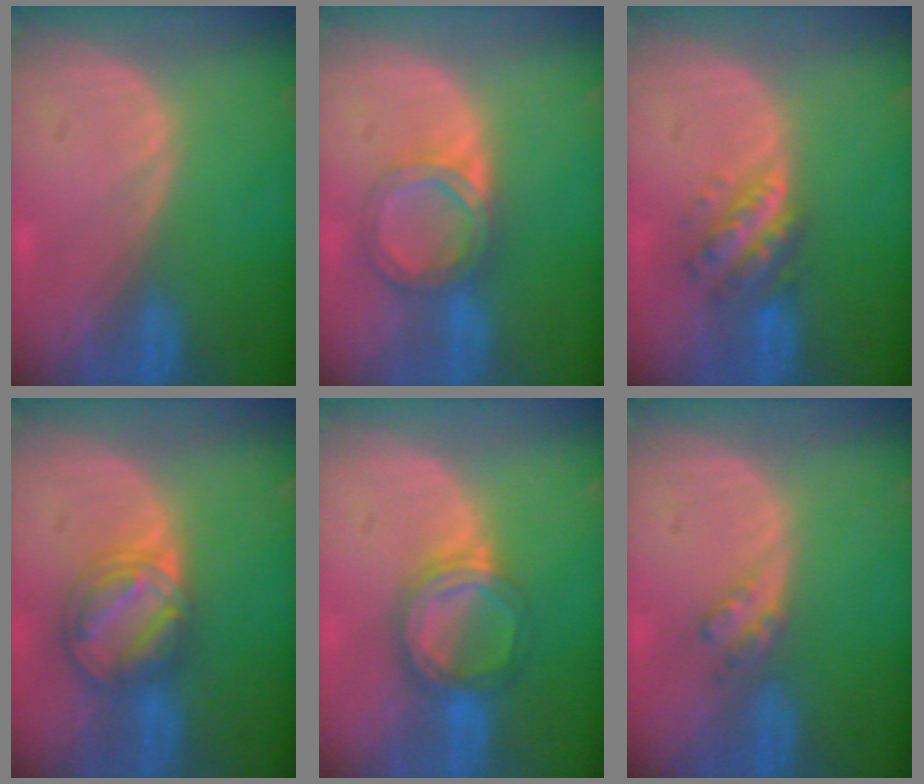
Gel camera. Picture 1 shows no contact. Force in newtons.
{"total": 6.1, "press": 5.4, "slide": 2.9}
{"total": 5.8, "press": 5.3, "slide": 2.4}
{"total": 8.3, "press": 7.1, "slide": 4.4}
{"total": 6.4, "press": 5.7, "slide": 3.0}
{"total": 2.4, "press": 2.4, "slide": 0.2}